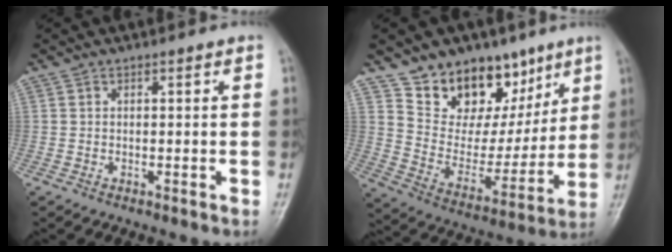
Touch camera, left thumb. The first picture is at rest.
{"total": 18.6, "force": [11.7, 11.7, 8.4], "torque": [-0.062, -0.058, 0.205]}